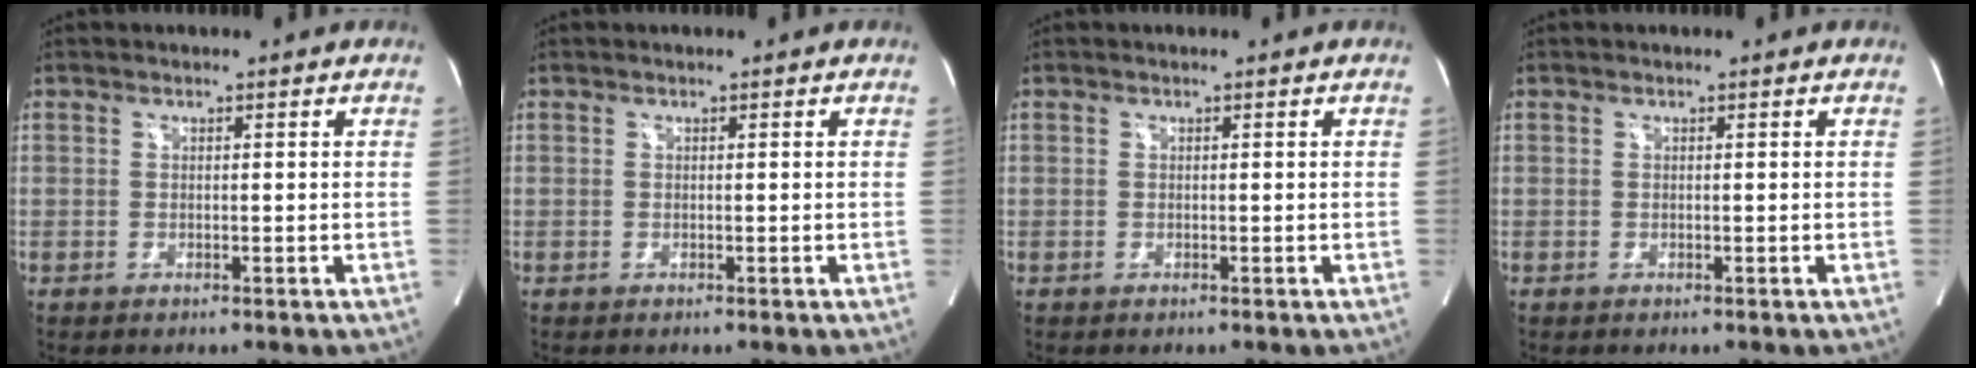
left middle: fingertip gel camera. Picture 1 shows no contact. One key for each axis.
{"total": 0.0}
{"total": 0.0}
{"total": 0.0}